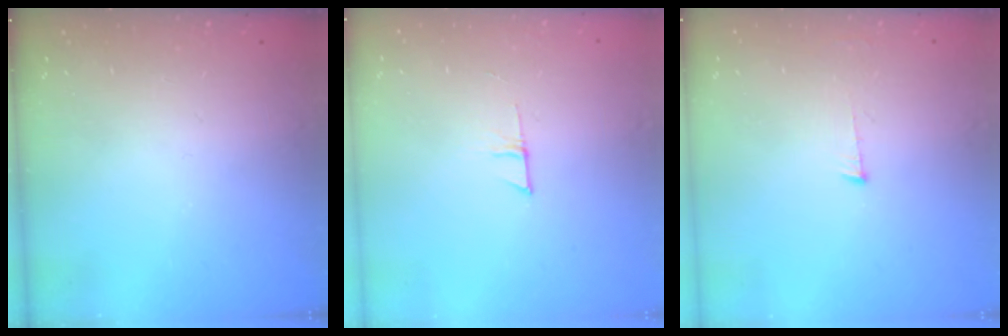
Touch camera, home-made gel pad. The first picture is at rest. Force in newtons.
{"total": 4.0, "press": 4.0, "slide": 0.4}
{"total": 6.1, "press": 6.1, "slide": 0.4}